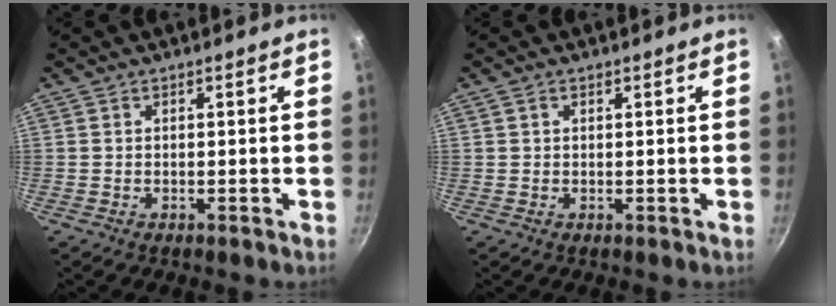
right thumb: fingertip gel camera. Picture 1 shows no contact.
{"total": 0.7, "force": [0.4, 0.5, 0.4], "torque": [-0.004, 0.000, 0.007]}